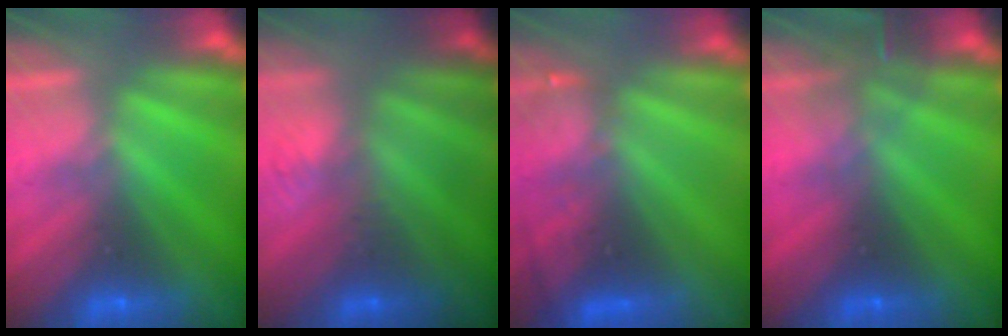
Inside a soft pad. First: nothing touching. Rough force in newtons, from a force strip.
{"total": 2.8}
{"total": 2.9}
{"total": 3.0}